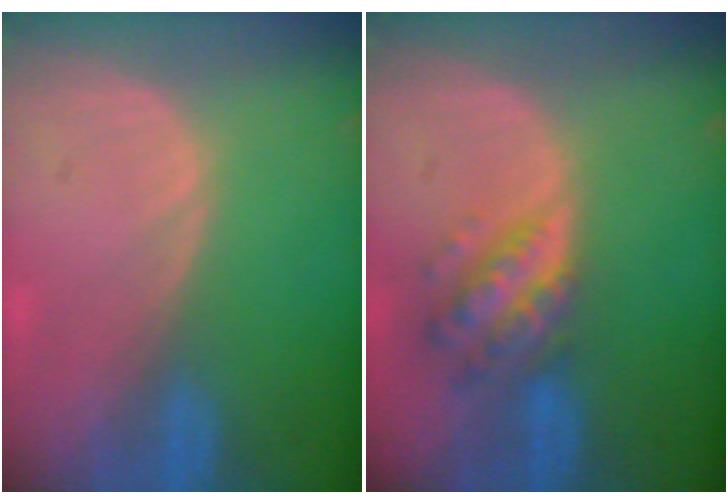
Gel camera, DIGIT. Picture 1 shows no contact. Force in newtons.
{"total": 6.4, "press": 5.7, "slide": 2.8}